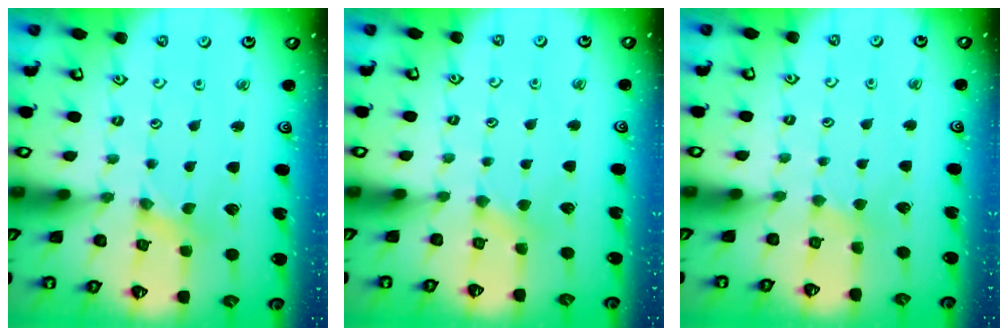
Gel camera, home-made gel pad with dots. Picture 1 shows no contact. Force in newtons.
{"total": 2.9, "press": 2.9, "slide": 0.3}
{"total": 2.0, "press": 1.9, "slide": 0.4}